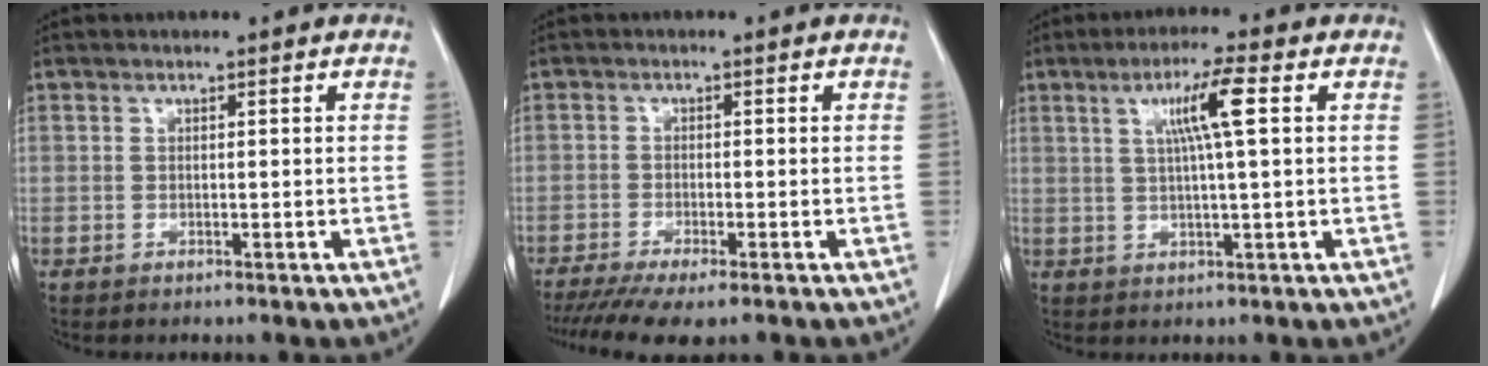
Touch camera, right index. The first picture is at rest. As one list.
[{"total": 7.9, "force": [-6.1, 0.9, 4.8], "torque": [-0.074, -0.016, -0.098]}, {"total": 6.5, "force": [1.9, -0.4, 6.2], "torque": [-0.112, 0.004, 0.034]}]